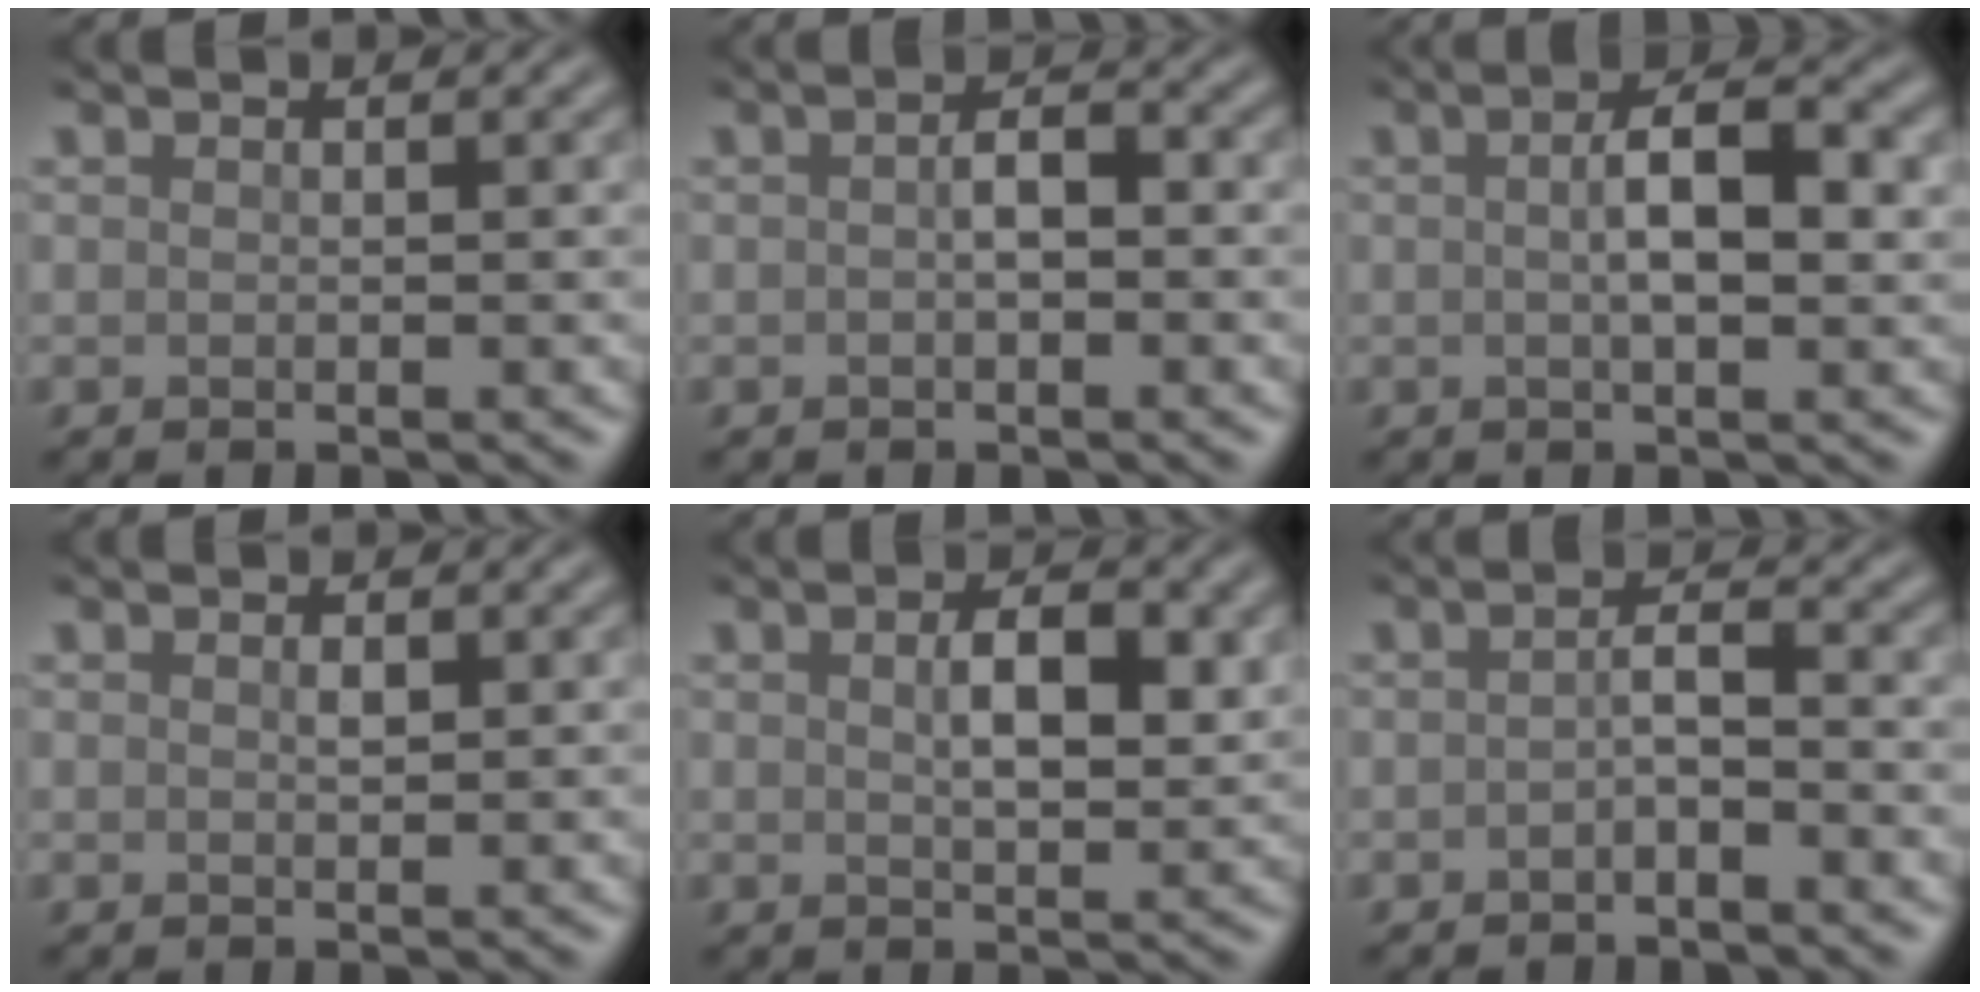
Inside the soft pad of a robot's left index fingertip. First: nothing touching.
{"total": 1.8, "force": [-0.2, 0.7, 1.6], "torque": [-0.029, 0.005, -0.006]}
{"total": 4.9, "force": [0.5, 1.7, 4.6], "torque": [-0.080, 0.005, 0.005]}
{"total": 0.7, "force": [0.2, 0.3, 0.6], "torque": [-0.010, 0.001, 0.003]}
{"total": 4.2, "force": [0.9, 1.9, 3.6], "torque": [-0.065, 0.000, 0.018]}
{"total": 1.7, "force": [-0.8, 0.5, 1.4], "torque": [-0.028, 0.005, -0.018]}